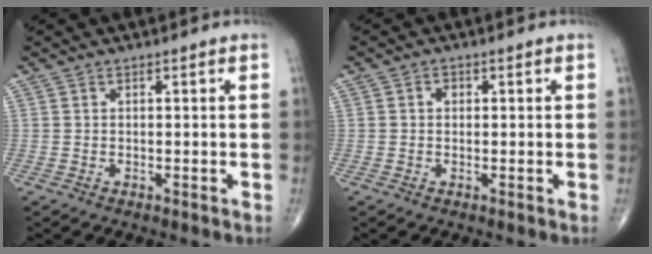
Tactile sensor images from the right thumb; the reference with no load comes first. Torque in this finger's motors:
{"motor_torque": [0.49, 0.51, 0.29, -0.02, -0.02]}